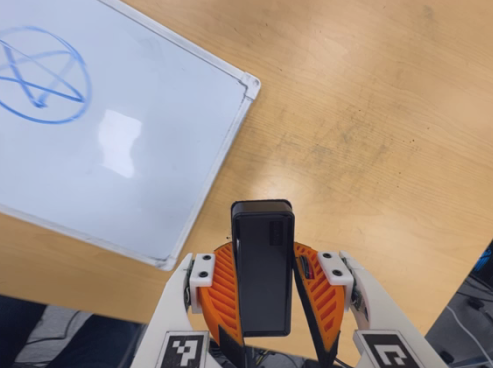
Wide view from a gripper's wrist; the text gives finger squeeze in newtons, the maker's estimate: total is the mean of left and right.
{"total": 6.4, "left": 5.8, "right": 6.9}